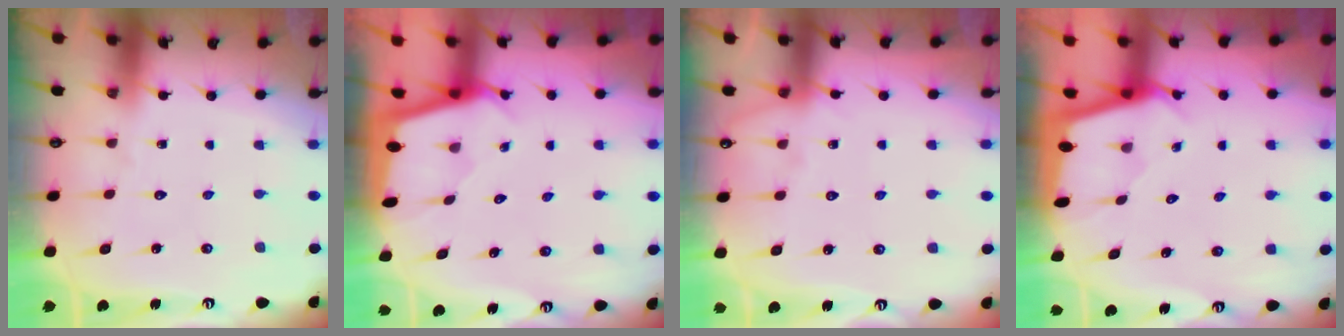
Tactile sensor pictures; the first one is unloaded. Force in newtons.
{"total": 1.7, "press": 1.7, "slide": 0.2}
{"total": 5.0, "press": 4.9, "slide": 0.7}
{"total": 1.7, "press": 1.7, "slide": 0.2}